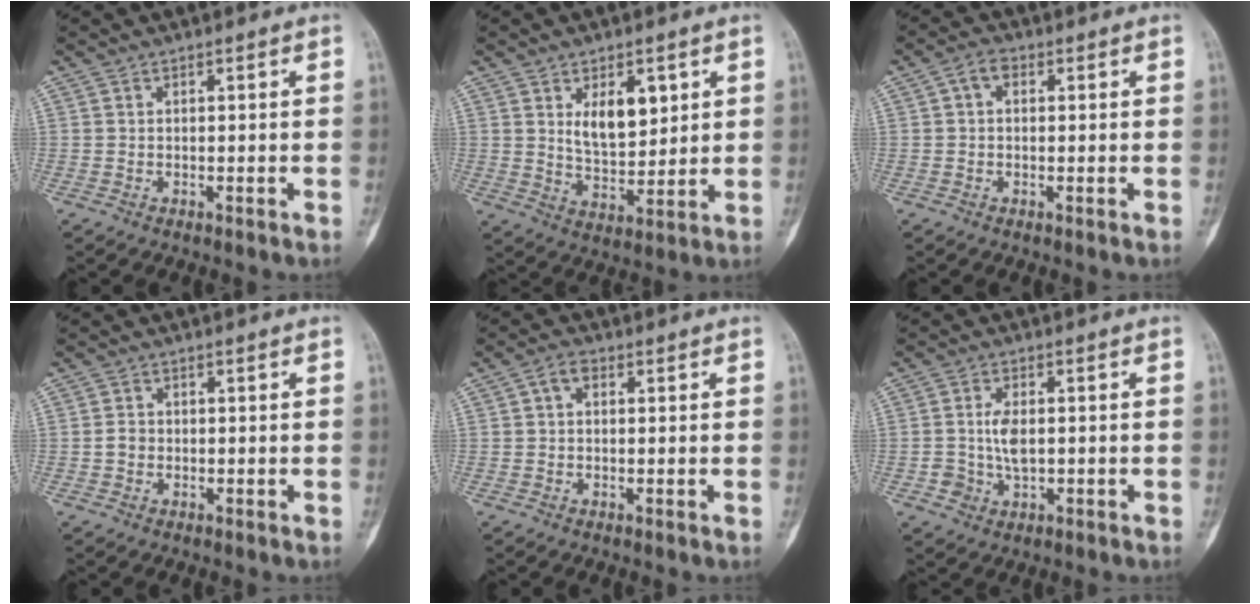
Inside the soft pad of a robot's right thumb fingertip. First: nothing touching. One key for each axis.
{"total": 9.0, "fx": 3.3, "fy": 4.9, "fz": 6.8, "tx": -0.081, "ty": -0.027, "tz": 0.062}
{"total": 3.1, "fx": 0.7, "fy": 2.2, "fz": 2.1, "tx": -0.026, "ty": 0.014, "tz": 0.009}
{"total": 1.7, "fx": -0.4, "fy": 1.5, "fz": 0.8, "tx": -0.010, "ty": 0.006, "tz": -0.009}
{"total": 2.8, "fx": 0.7, "fy": 1.9, "fz": 1.9, "tx": -0.023, "ty": 0.013, "tz": 0.009}
{"total": 5.0, "fx": -0.4, "fy": 3.1, "fz": 3.9, "tx": -0.065, "ty": 0.005, "tz": -0.006}